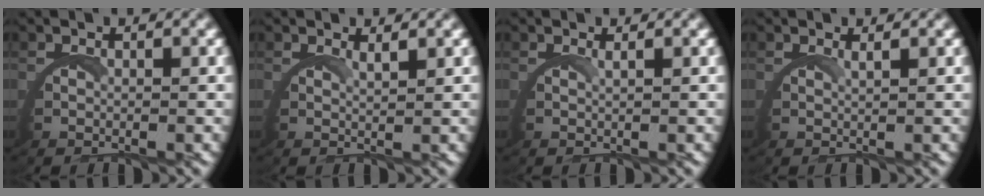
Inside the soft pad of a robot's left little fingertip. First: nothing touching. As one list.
[{"total": 1.6, "force": [1.4, -0.8, 0.4], "torque": [-0.013, -0.004, 0.024]}, {"total": 0.8, "force": [0.5, -0.4, 0.6], "torque": [-0.013, 0.001, 0.008]}, {"total": 1.1, "force": [0.8, -0.5, 0.5], "torque": [-0.014, -0.002, 0.014]}]